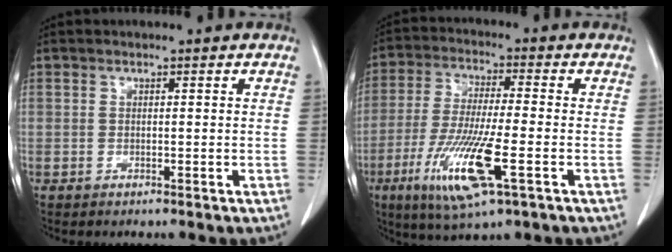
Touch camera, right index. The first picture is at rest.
{"total": 13.3, "force": [-4.9, 1.1, 12.3], "torque": [-0.252, -0.029, -0.088]}